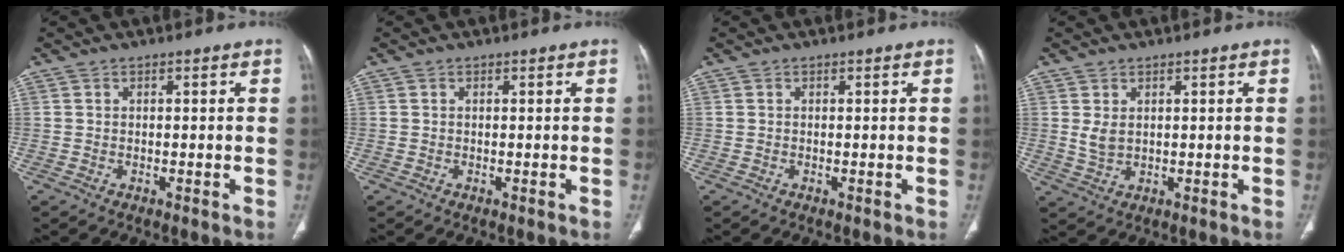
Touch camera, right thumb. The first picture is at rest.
{"total": 0.0}
{"total": 0.0}
{"total": 2.8, "force": [0.9, 1.8, 1.9], "torque": [-0.036, -0.005, 0.027]}